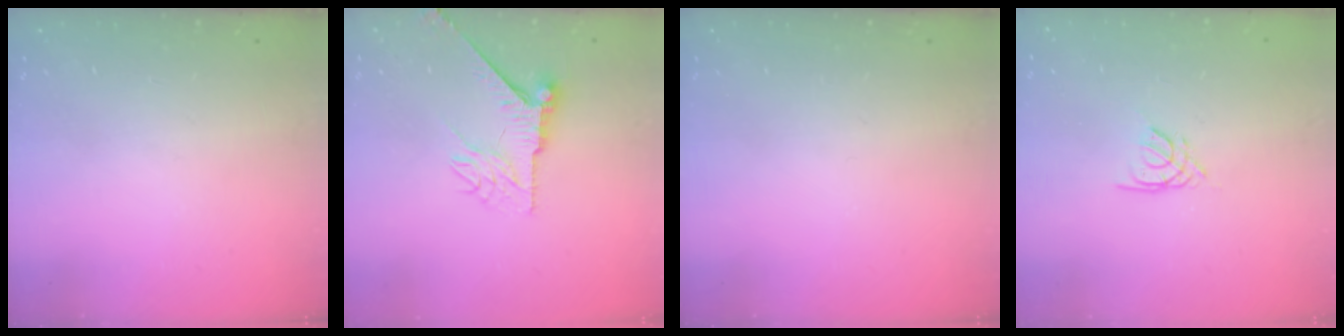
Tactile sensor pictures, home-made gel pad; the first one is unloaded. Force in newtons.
{"total": 8.2, "press": 8.1, "slide": 0.7}
{"total": 0.0}
{"total": 1.9, "press": 1.8, "slide": 0.5}